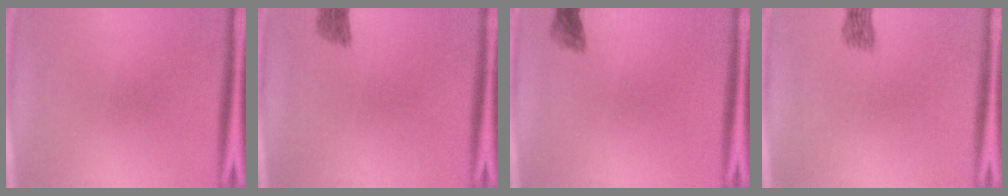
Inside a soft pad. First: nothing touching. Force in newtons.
{"total": 1.9}
{"total": 1.7}
{"total": 2.1}